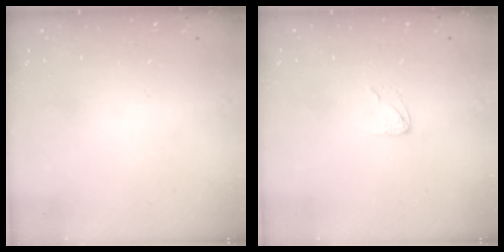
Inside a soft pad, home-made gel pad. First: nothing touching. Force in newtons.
{"total": 3.1, "press": 3.1, "slide": 0.2}